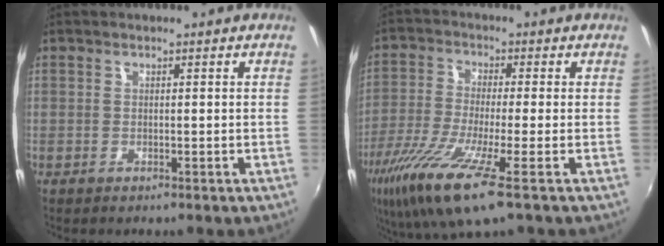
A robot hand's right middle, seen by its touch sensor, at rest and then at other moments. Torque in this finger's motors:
{"motor_torque": [1.29, -0.85, 0.64, 0.21]}